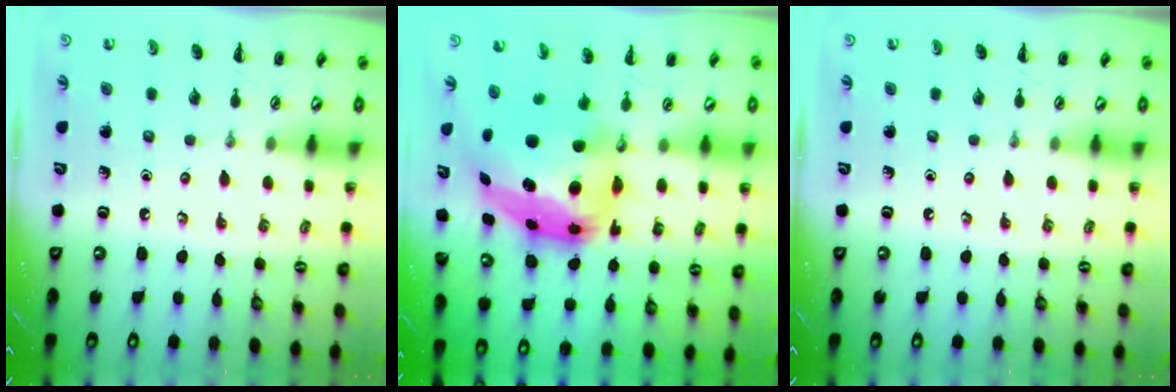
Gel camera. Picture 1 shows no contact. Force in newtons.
{"total": 12.1, "press": 11.8, "slide": 3.0}
{"total": 0.0}